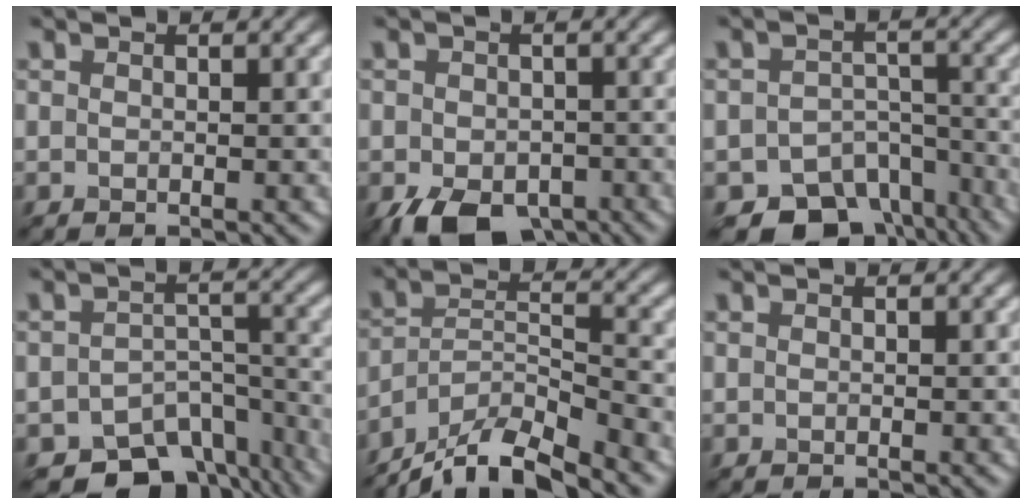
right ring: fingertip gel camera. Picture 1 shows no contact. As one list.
[{"total": 6.8, "force": [-3.8, 4.1, 3.8], "torque": [-0.071, -0.020, -0.054]}, {"total": 8.7, "force": [-6.4, 5.3, 2.7], "torque": [-0.016, -0.008, -0.085]}, {"total": 9.0, "force": [-6.9, 4.8, 3.2], "torque": [-0.033, -0.007, -0.093]}, {"total": 8.3, "force": [-7.2, 1.8, 3.7], "torque": [-0.065, 0.002, -0.129]}, {"total": 0.0}]